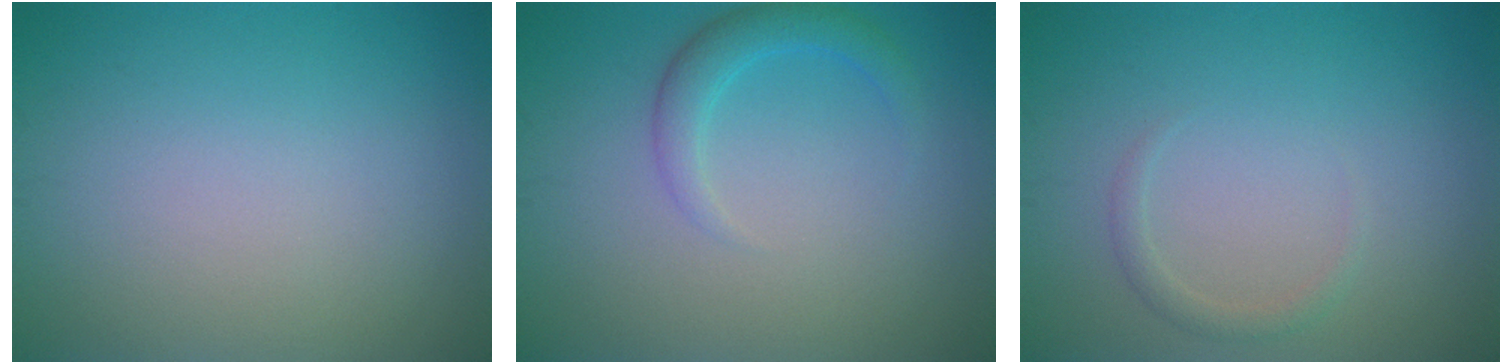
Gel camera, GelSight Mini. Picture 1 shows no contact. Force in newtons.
{"total": 2.3, "press": 2.3, "slide": 0.1}
{"total": 1.1, "press": 1.1, "slide": 0.1}